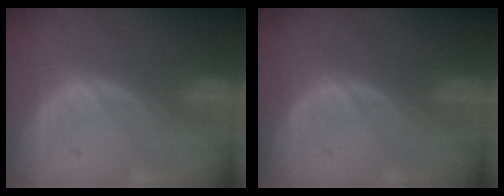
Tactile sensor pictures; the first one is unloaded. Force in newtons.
{"total": 0.0}